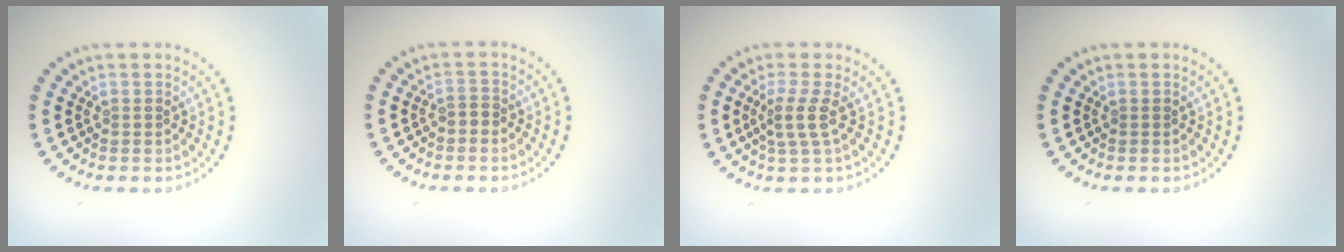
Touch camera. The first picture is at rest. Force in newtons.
{"total": 0.9, "press": 0.9, "slide": 0.3}
{"total": 2.2, "press": 1.6, "slide": 1.5}
{"total": 0.0}